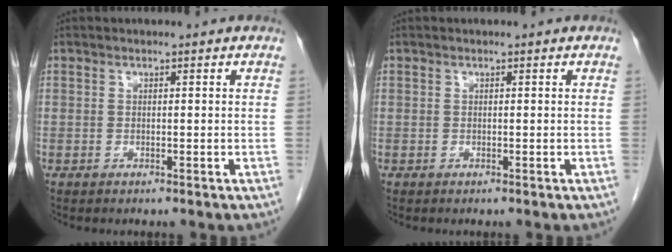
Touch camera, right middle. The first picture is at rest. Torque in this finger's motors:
{"motor_torque": [-0.01, 0.01, 0.00, 0.00]}